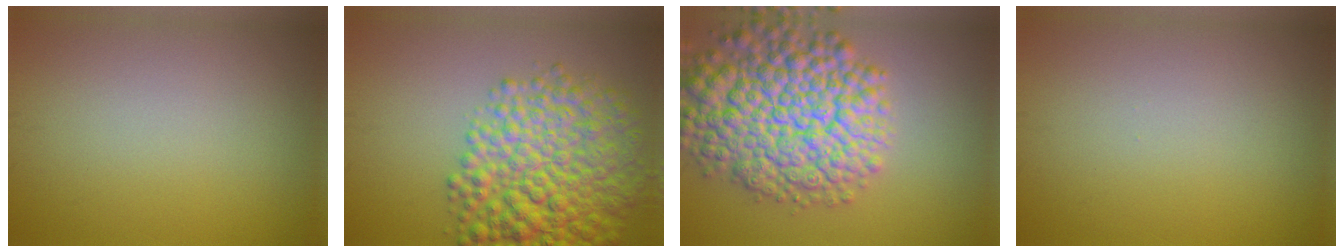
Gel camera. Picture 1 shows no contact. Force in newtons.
{"total": 9.7, "press": 9.7, "slide": 0.3}
{"total": 11.4, "press": 11.4, "slide": 0.5}
{"total": 0.0}